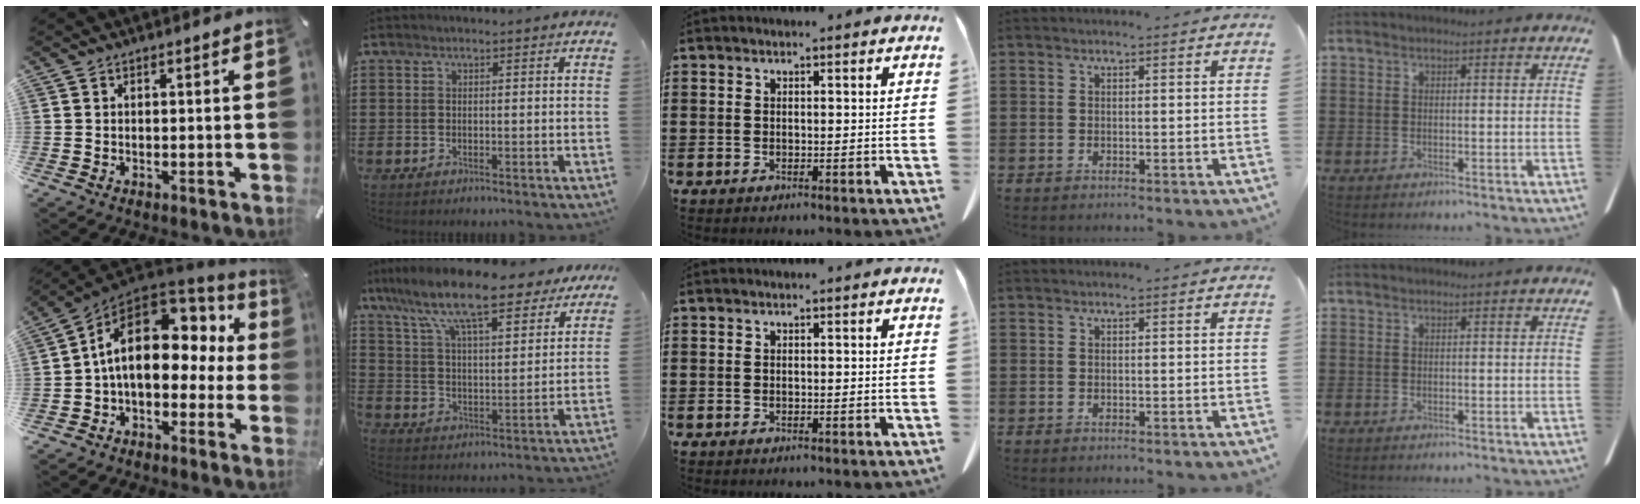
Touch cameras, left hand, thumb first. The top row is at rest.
{"thumb": {"total": 16.9, "force": [3.0, 10.4, 13.0], "torque": [-0.231, -0.008, 0.053]}, "index": {"total": 12.5, "force": [10.1, 2.0, 7.2], "torque": [-0.167, -0.048, 0.171]}}